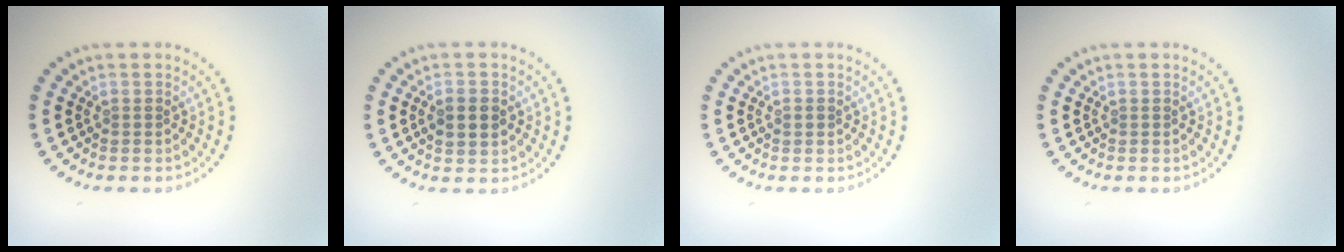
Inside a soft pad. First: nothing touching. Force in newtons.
{"total": 2.5, "press": 2.5, "slide": 0.1}
{"total": 0.7, "press": 0.7, "slide": 0.1}
{"total": 0.0}